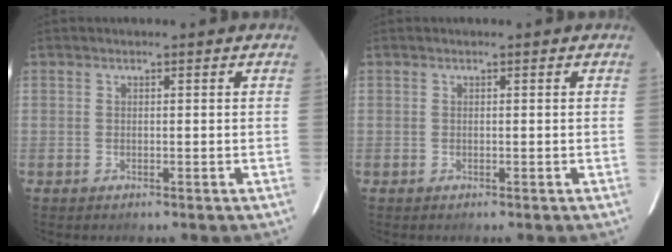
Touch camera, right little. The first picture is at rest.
{"total": 0.0}